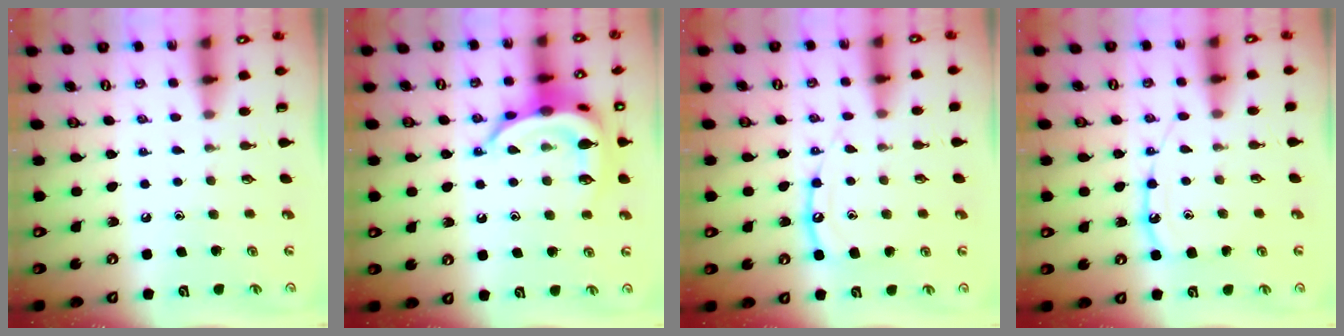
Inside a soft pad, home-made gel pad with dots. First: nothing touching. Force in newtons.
{"total": 17.2, "press": 17.2, "slide": 0.2}
{"total": 11.0, "press": 11.0, "slide": 0.9}
{"total": 10.7, "press": 10.7, "slide": 0.4}